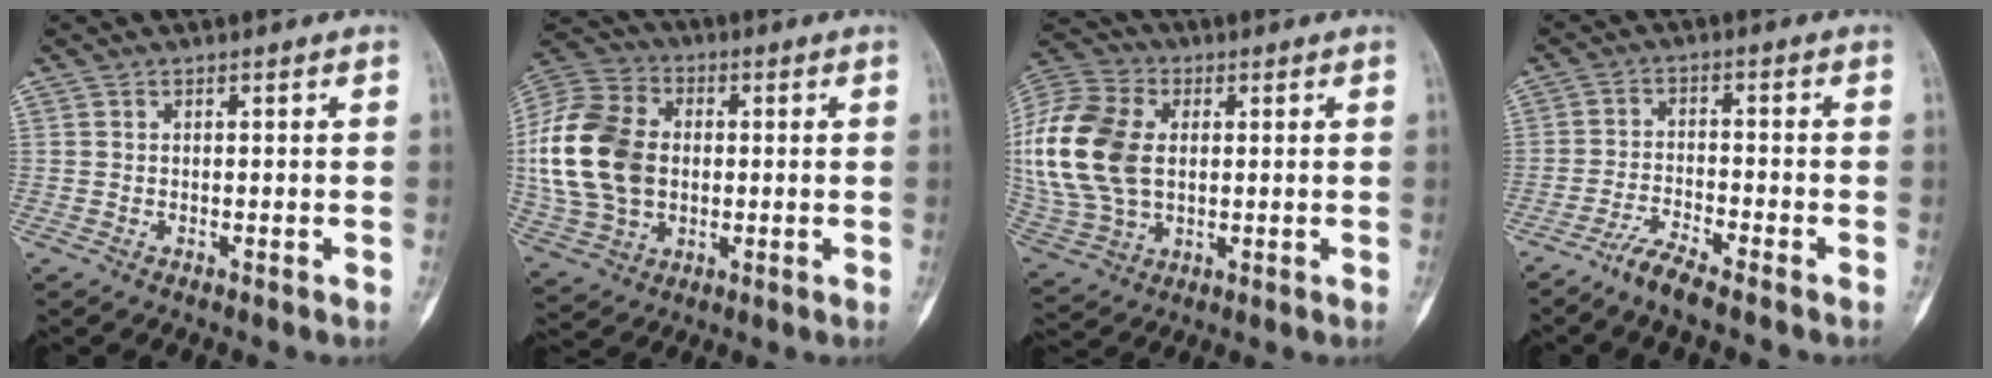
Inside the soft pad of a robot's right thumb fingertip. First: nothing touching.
{"total": 19.4, "force": [0.5, 14.0, 13.4], "torque": [-0.257, 0.014, 0.011]}
{"total": 21.2, "force": [2.0, 14.3, 15.5], "torque": [-0.346, 0.003, 0.044]}
{"total": 5.0, "force": [-4.1, 0.4, 2.8], "torque": [-0.066, 0.014, -0.086]}